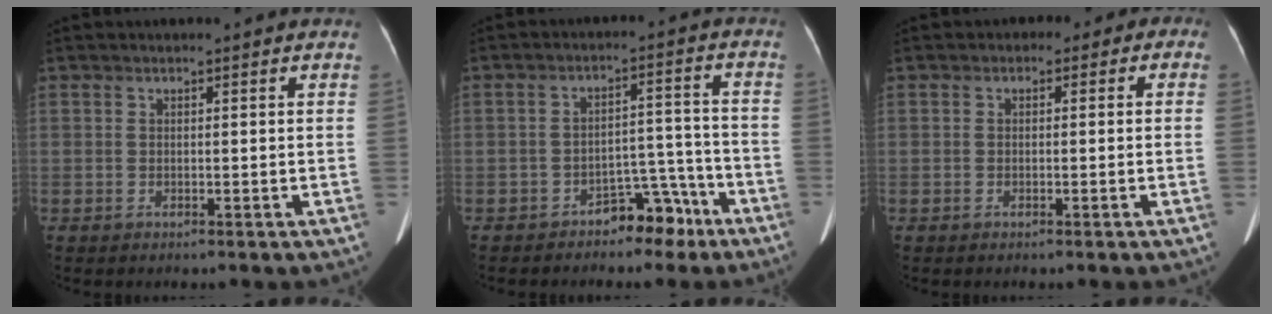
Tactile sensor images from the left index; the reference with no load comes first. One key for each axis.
{"total": 6.1, "fx": -4.6, "fy": 3.1, "fz": 2.6, "tx": -0.030, "ty": 0.030, "tz": -0.066}
{"total": 2.2, "fx": -0.5, "fy": 1.7, "fz": 1.3, "tx": -0.003, "ty": 0.022, "tz": -0.017}